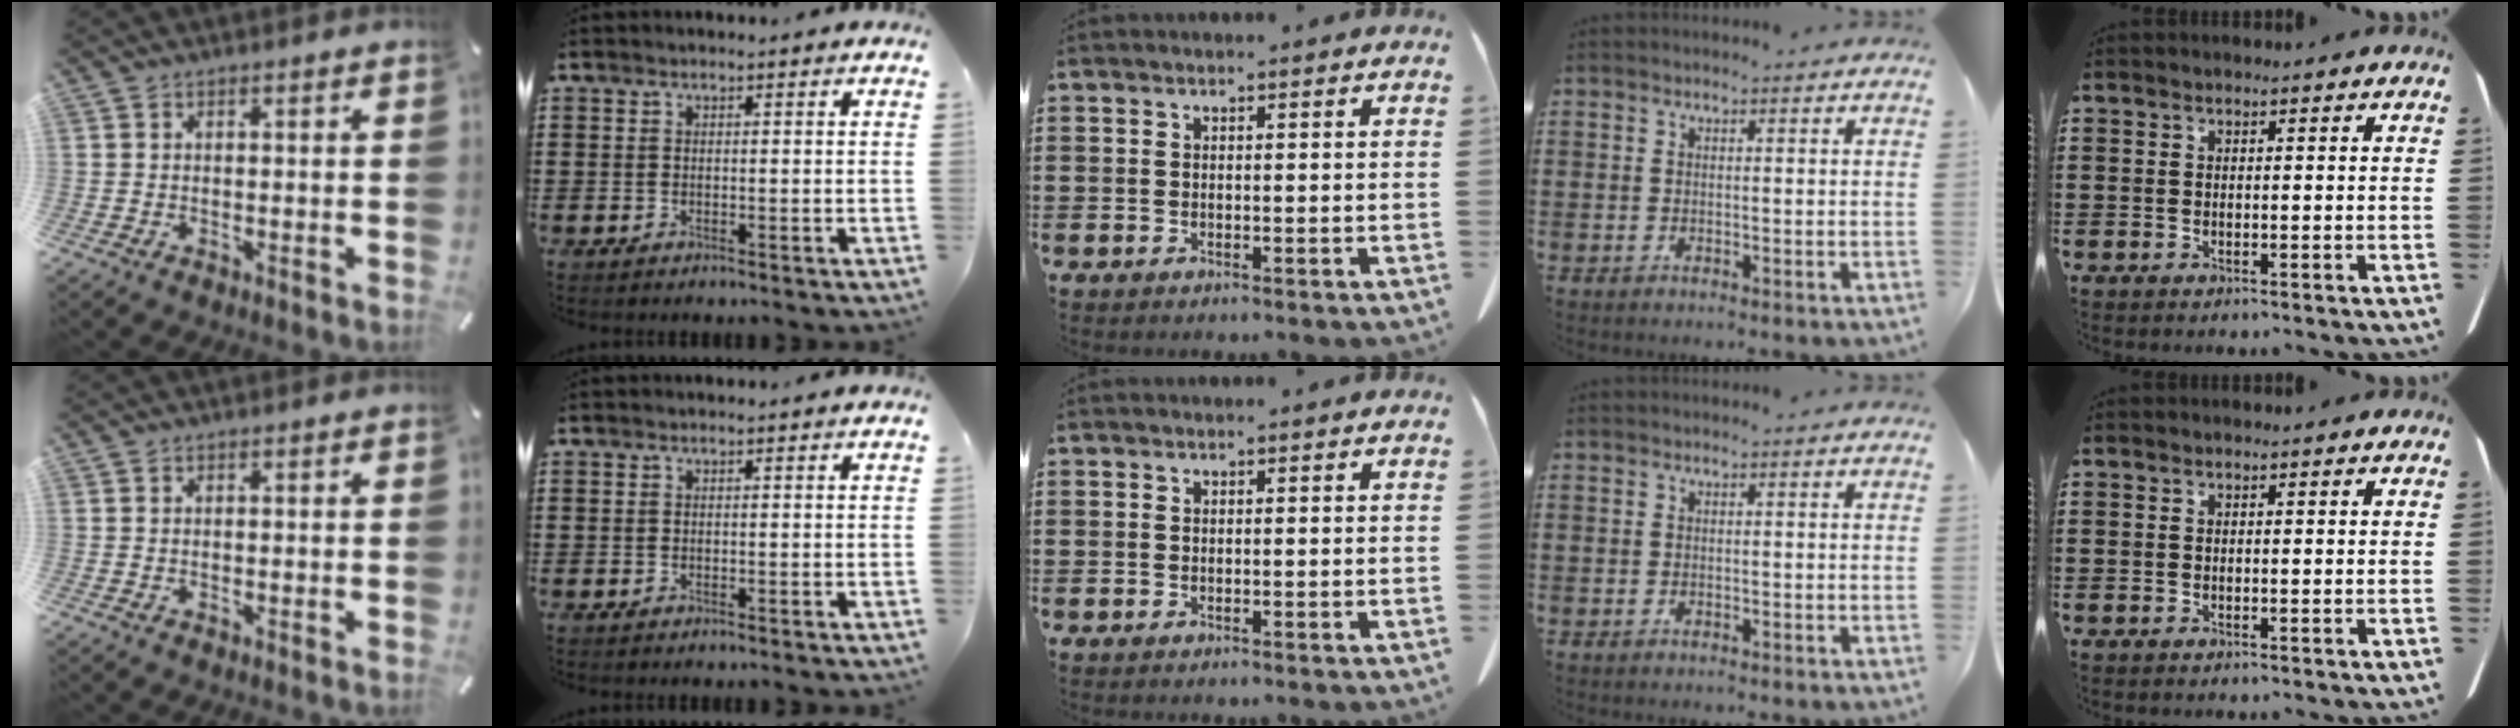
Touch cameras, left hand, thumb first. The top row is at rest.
{}